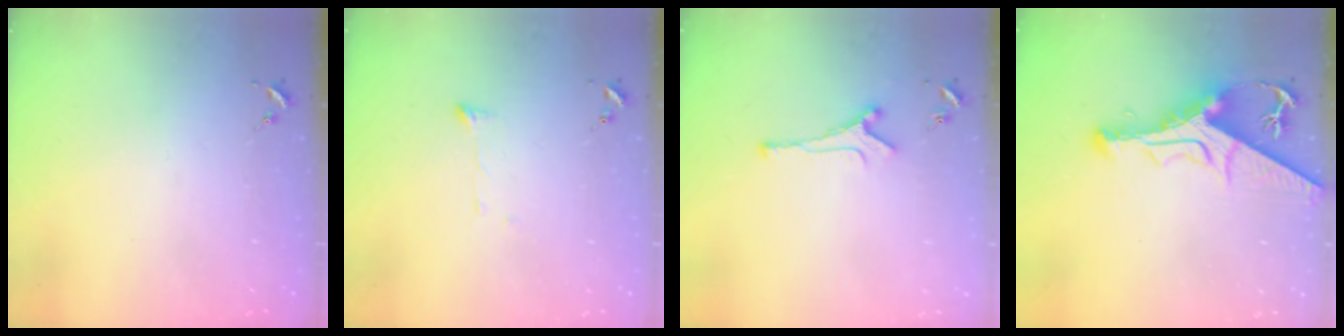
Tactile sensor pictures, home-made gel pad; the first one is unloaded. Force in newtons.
{"total": 3.6, "press": 3.6, "slide": 0.6}
{"total": 6.8, "press": 6.7, "slide": 0.9}
{"total": 13.4, "press": 13.4, "slide": 1.3}